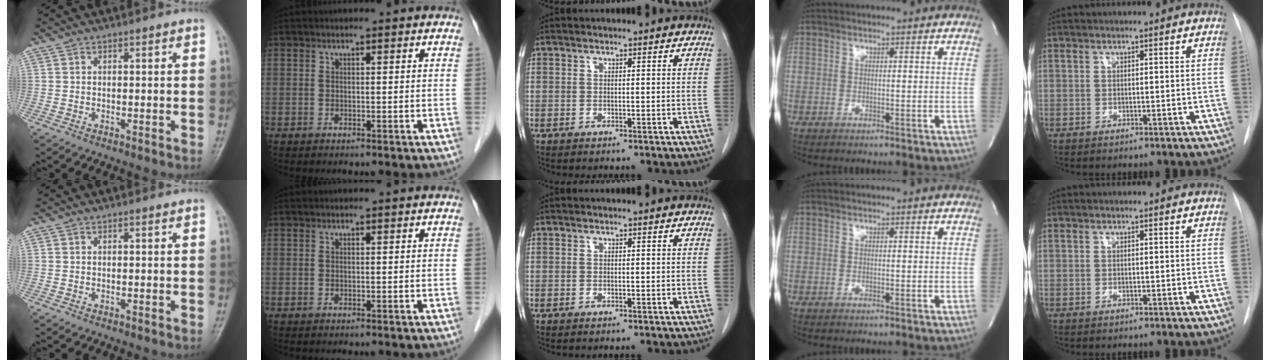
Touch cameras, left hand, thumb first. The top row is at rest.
{}